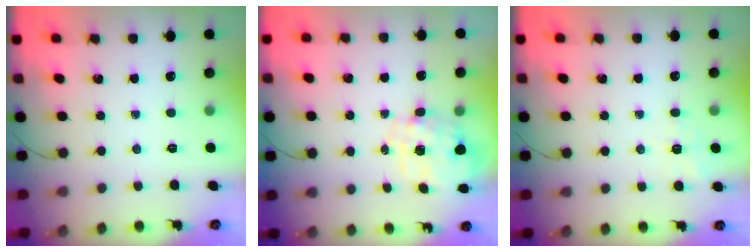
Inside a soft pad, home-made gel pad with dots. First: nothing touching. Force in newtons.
{"total": 2.1, "press": 1.8, "slide": 1.0}
{"total": 2.0, "press": 1.1, "slide": 1.6}